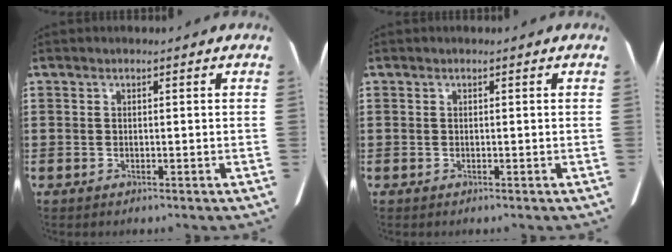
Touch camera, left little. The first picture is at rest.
{"total": 0.0}